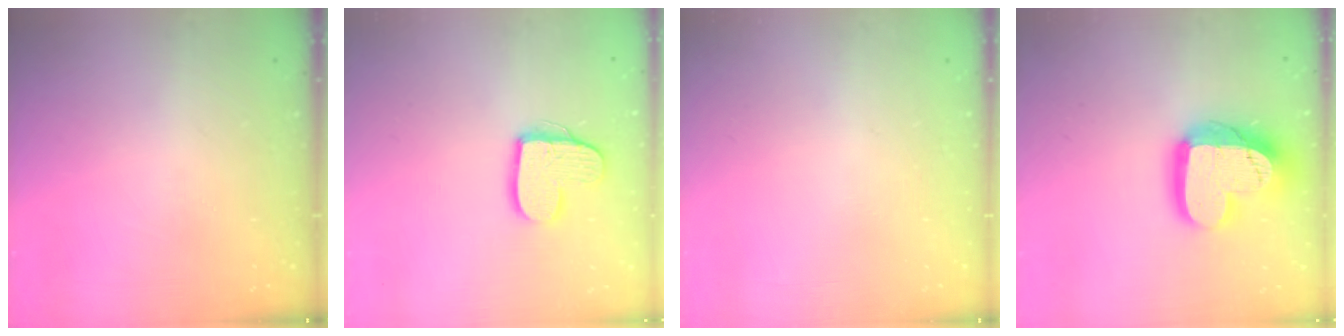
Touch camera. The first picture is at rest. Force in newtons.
{"total": 11.5, "press": 11.5, "slide": 0.6}
{"total": 0.0}
{"total": 19.9, "press": 19.9, "slide": 1.5}